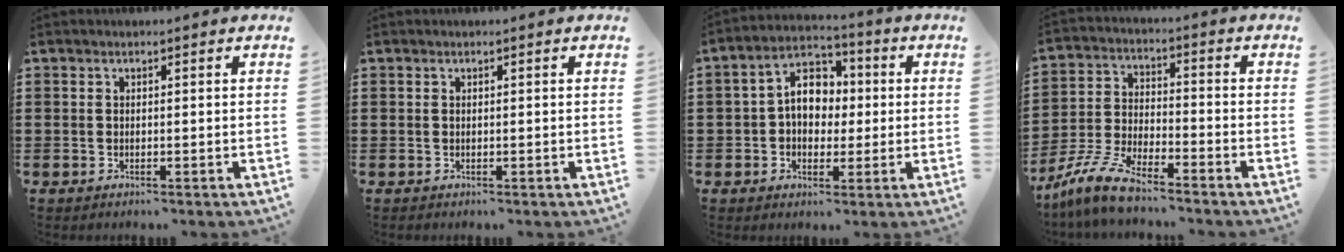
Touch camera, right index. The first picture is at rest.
{"total": 0.0}
{"total": 7.9, "force": [0.3, 5.6, 5.5], "torque": [-0.102, 0.013, 0.000]}
{"total": 8.1, "force": [-7.1, 1.1, 3.8], "torque": [-0.095, 0.000, -0.141]}